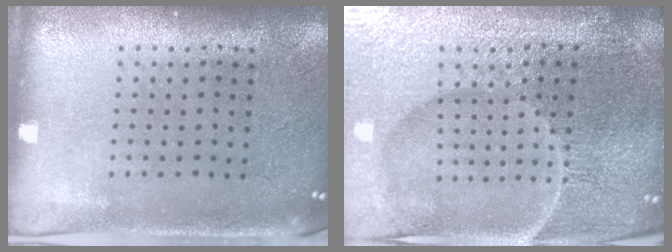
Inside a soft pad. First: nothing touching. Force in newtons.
{"total": 5.9, "press": 5.4, "slide": 2.4}